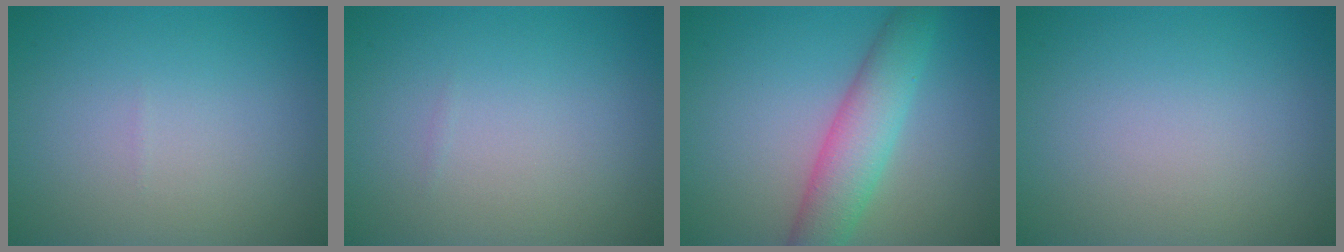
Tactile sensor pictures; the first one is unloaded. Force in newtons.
{"total": 0.0}
{"total": 5.1, "press": 5.1, "slide": 0.1}
{"total": 0.0}